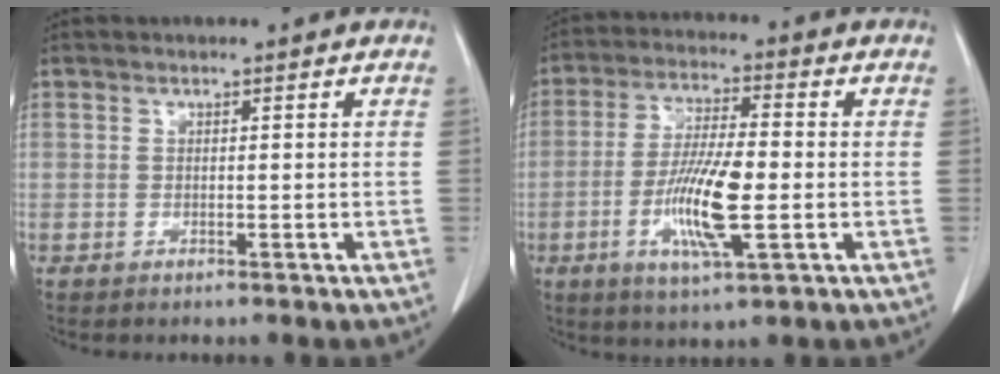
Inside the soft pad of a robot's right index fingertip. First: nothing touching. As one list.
[{"total": 10.9, "force": [-2.6, 1.6, 10.4], "torque": [-0.205, -0.010, -0.050]}]